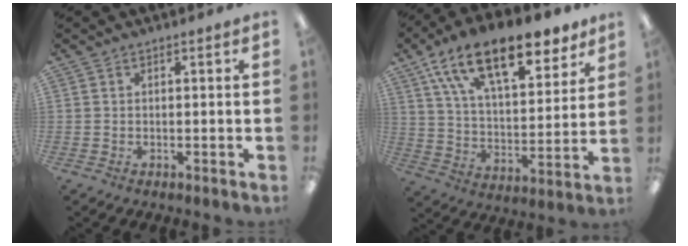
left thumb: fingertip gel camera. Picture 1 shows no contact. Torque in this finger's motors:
{"motor_torque": [2.33, 1.89, 1.93, -0.84, 0.47]}